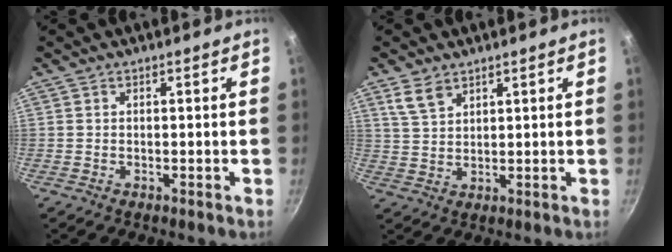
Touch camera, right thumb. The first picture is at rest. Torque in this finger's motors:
{"motor_torque": [1.15, 2.00, 0.34, 0.01, 0.20]}